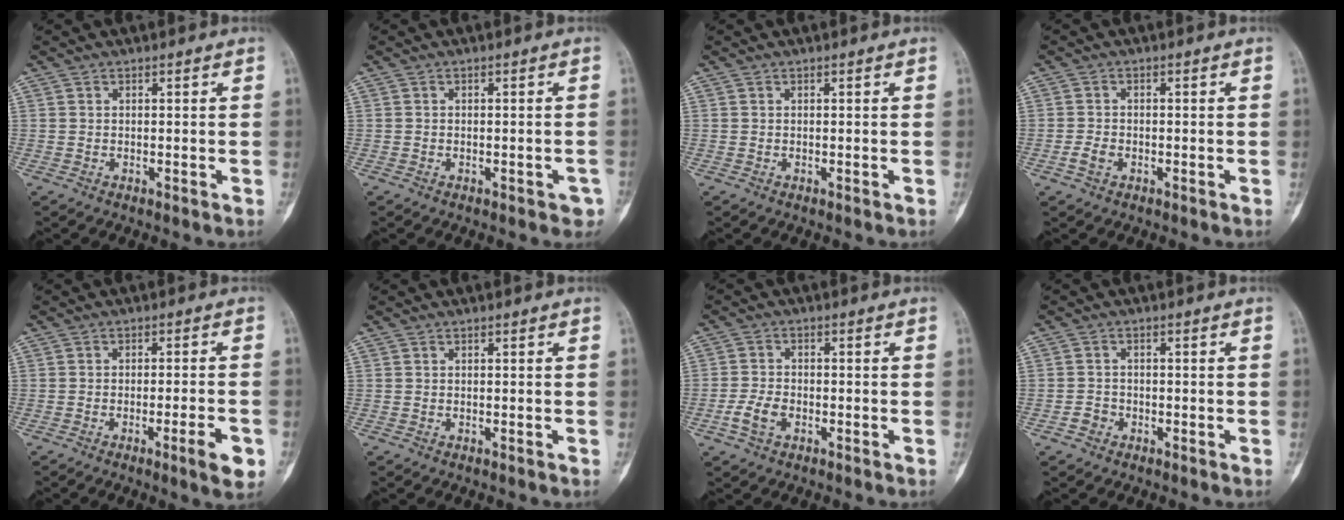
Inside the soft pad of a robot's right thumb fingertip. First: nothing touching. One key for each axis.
{"total": 2.6, "fx": -1.3, "fy": 1.1, "fz": 1.9, "tx": -0.007, "ty": 0.007, "tz": -0.015}
{"total": 0.0}
{"total": 2.2, "fx": -1.0, "fy": 1.4, "fz": 1.3, "tx": -0.025, "ty": 0.007, "tz": -0.021}
{"total": 5.8, "fx": -2.6, "fy": 0.8, "fz": 5.2, "tx": -0.068, "ty": 0.005, "tz": -0.035}
{"total": 0.0}
{"total": 4.3, "fx": -1.9, "fy": 2.6, "fz": 2.8, "tx": -0.058, "ty": 0.012, "tz": -0.038}
{"total": 2.0, "fx": -1.2, "fy": 1.6, "fz": 0.4, "tx": 0.000, "ty": 0.011, "tz": -0.024}